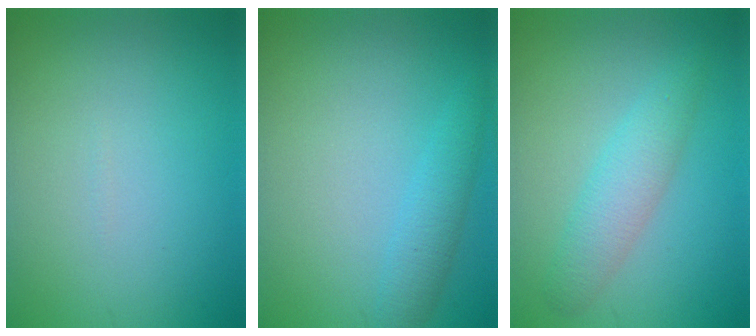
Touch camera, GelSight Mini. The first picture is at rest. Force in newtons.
{"total": 2.2, "press": 2.2, "slide": 0.2}
{"total": 3.1, "press": 3.1, "slide": 0.1}